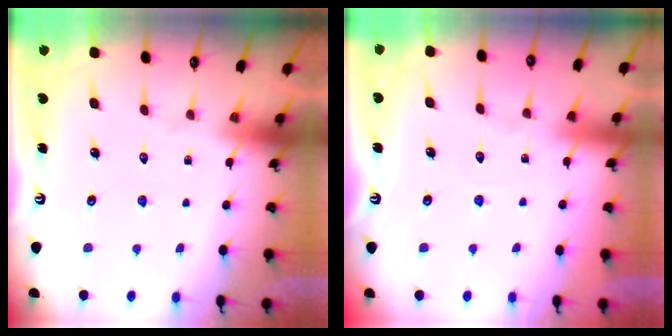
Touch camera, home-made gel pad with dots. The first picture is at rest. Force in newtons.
{"total": 3.2, "press": 3.2, "slide": 0.3}